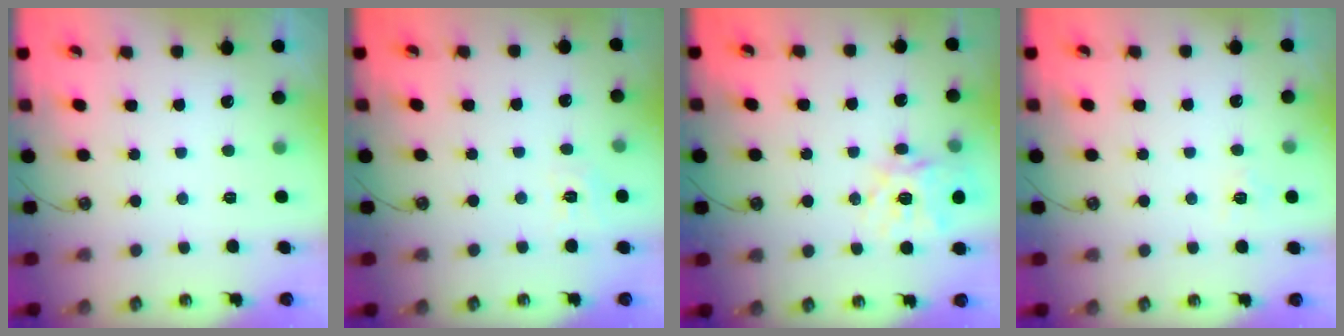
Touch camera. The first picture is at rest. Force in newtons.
{"total": 5.9, "press": 5.9, "slide": 0.3}
{"total": 15.3, "press": 15.1, "slide": 2.2}
{"total": 5.6, "press": 5.6, "slide": 0.6}